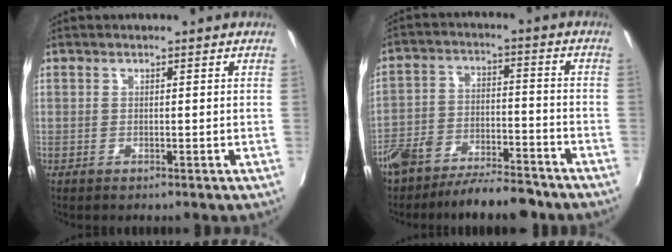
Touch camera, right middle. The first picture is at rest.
{"total": 12.7, "force": [-10.0, 5.0, 6.1], "torque": [-0.135, 0.003, -0.159]}